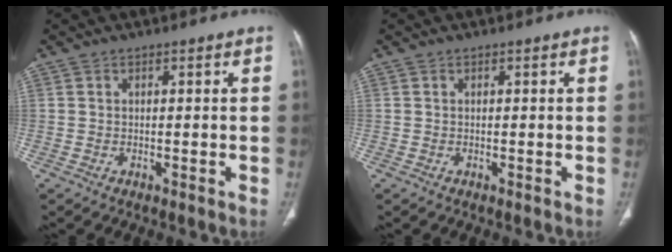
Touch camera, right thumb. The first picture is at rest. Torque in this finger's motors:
{"motor_torque": [0.04, 0.24, 0.37, -0.27, -0.04]}